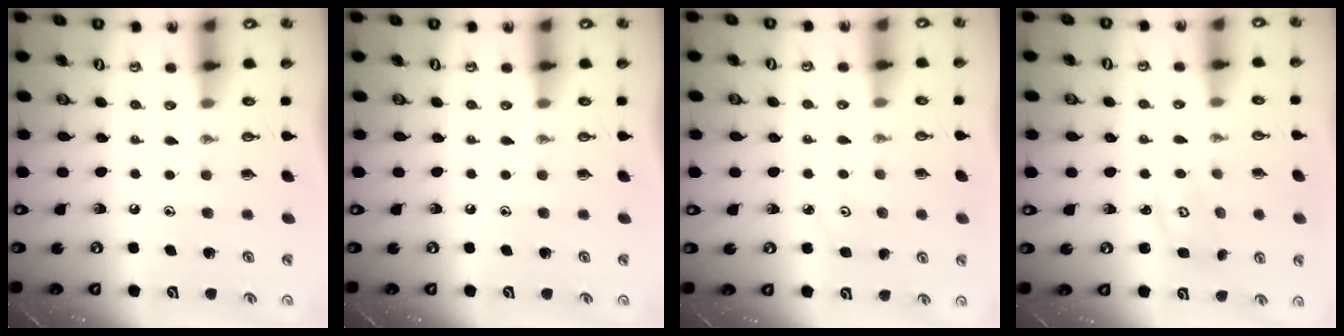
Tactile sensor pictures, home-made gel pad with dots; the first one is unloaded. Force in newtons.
{"total": 0.0}
{"total": 2.6, "press": 2.6, "slide": 0.3}
{"total": 3.0, "press": 3.0, "slide": 0.3}